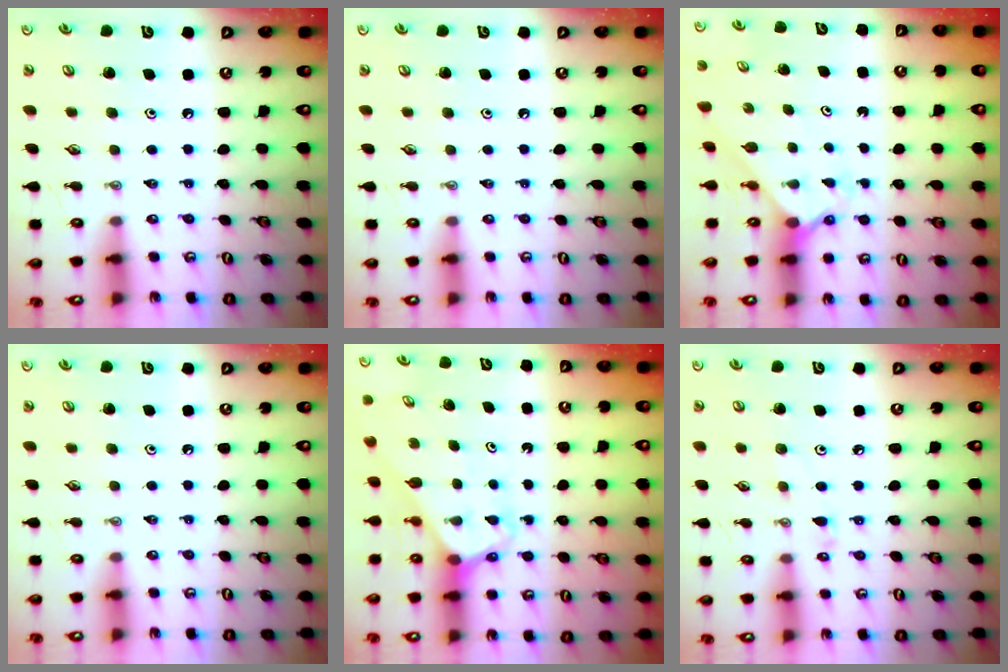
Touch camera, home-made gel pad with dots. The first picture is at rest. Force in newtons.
{"total": 0.0}
{"total": 2.1, "press": 2.1, "slide": 0.2}
{"total": 0.0}
{"total": 3.0, "press": 3.0, "slide": 0.2}
{"total": 4.9, "press": 4.9, "slide": 0.5}